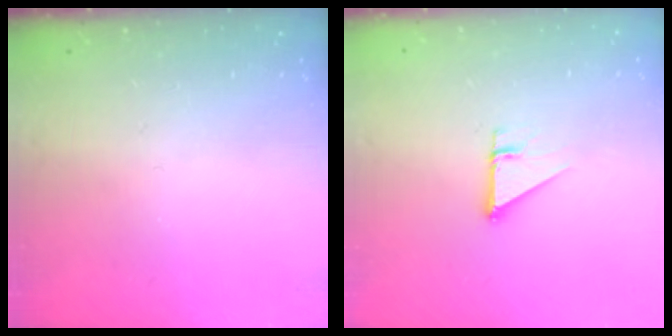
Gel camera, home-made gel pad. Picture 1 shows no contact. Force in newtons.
{"total": 2.7, "press": 2.7, "slide": 0.2}